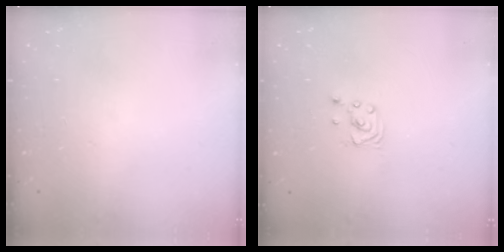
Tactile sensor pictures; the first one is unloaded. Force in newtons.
{"total": 2.3, "press": 2.3, "slide": 0.2}